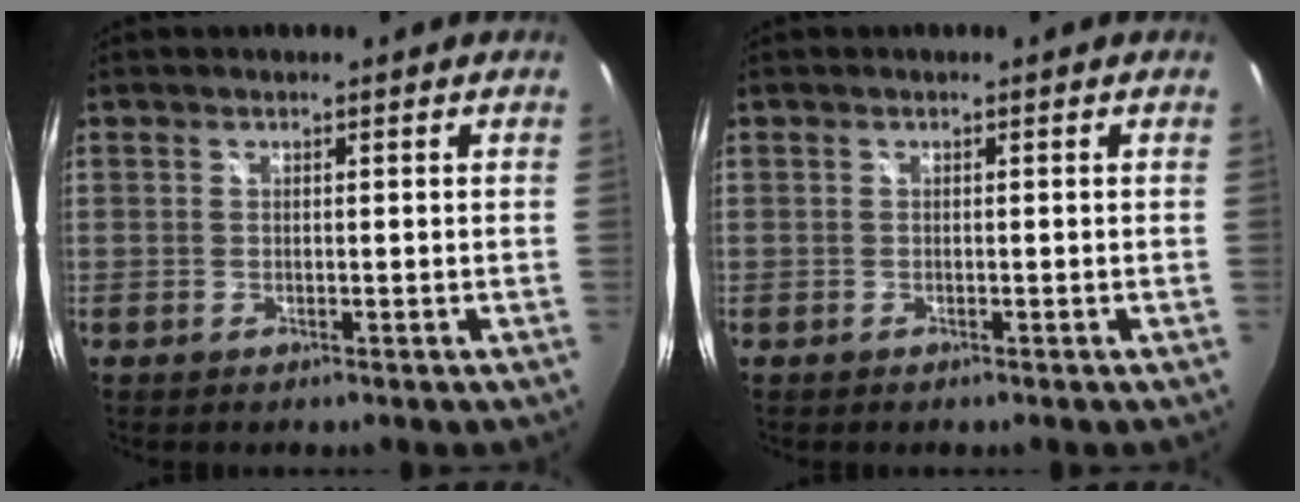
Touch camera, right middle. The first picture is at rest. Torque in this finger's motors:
{"motor_torque": [1.79, -0.36, 0.01, 0.01]}